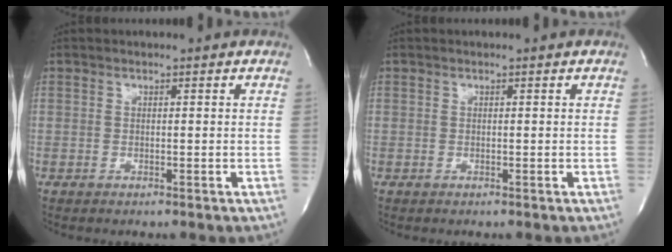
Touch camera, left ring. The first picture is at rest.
{"total": 0.0}